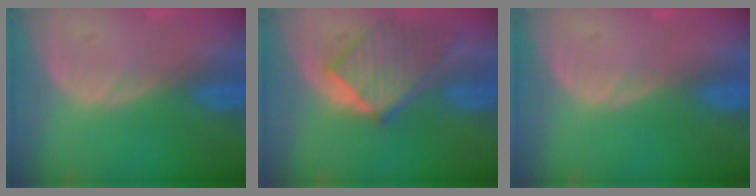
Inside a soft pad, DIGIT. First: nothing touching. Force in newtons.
{"total": 7.8, "press": 7.6, "slide": 1.8}
{"total": 0.0}